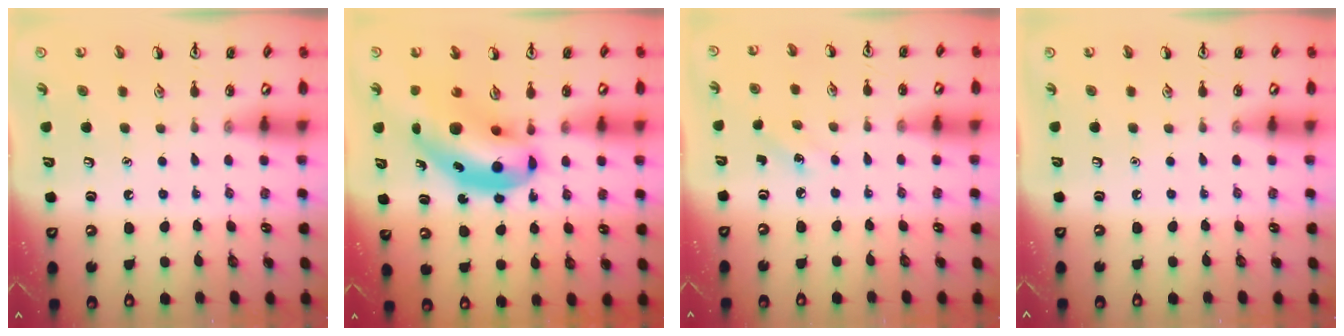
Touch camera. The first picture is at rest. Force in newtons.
{"total": 14.7, "press": 14.0, "slide": 4.5}
{"total": 1.9, "press": 1.7, "slide": 0.8}
{"total": 0.0}